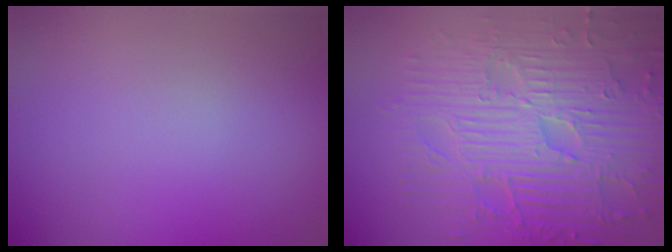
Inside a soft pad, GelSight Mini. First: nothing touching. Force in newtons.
{"total": 9.0, "press": 6.5, "slide": 6.2}